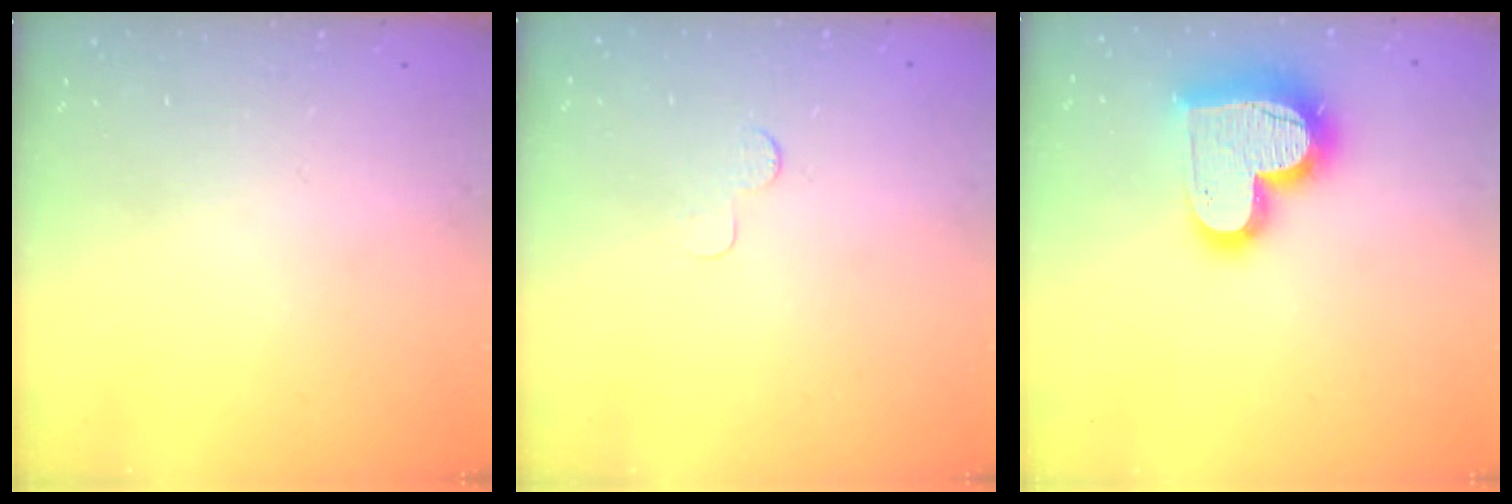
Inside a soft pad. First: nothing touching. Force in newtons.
{"total": 3.0, "press": 2.9, "slide": 0.3}
{"total": 18.8, "press": 18.7, "slide": 1.6}